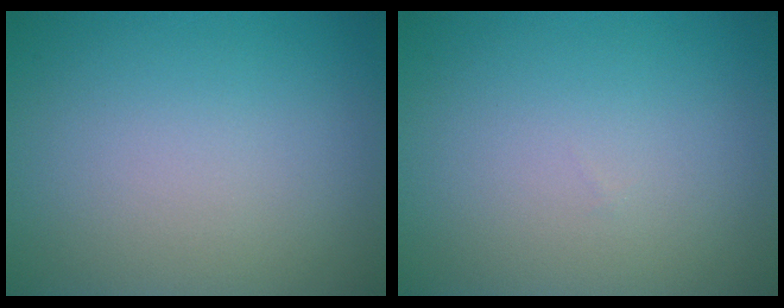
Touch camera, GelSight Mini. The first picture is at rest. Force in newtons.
{"total": 0.0}